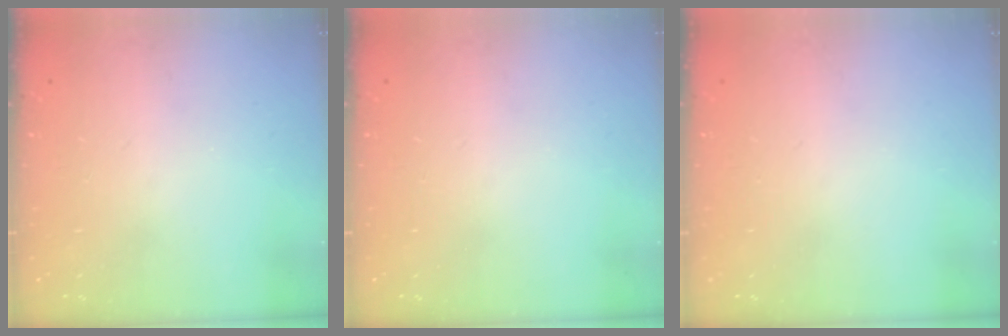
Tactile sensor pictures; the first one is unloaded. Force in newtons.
{"total": 0.0}
{"total": 0.0}